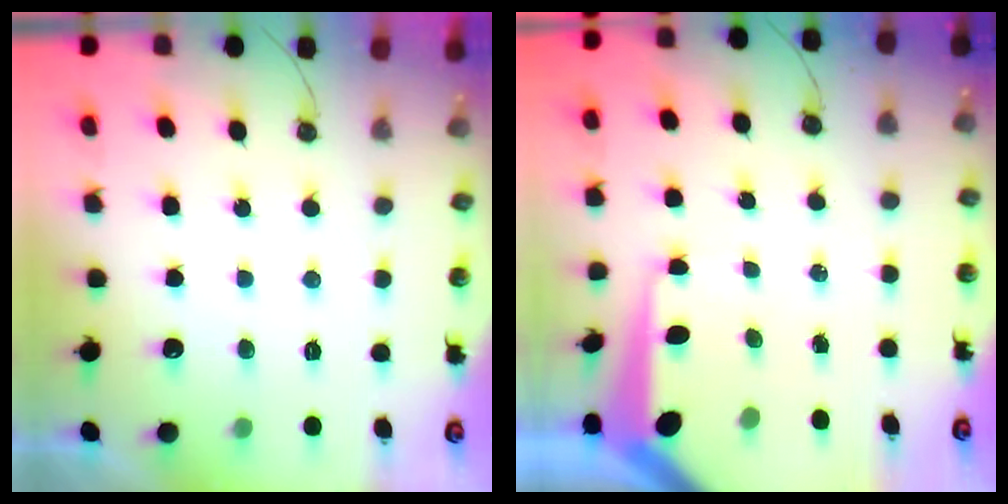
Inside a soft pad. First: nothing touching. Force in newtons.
{"total": 10.1, "press": 10.0, "slide": 1.0}